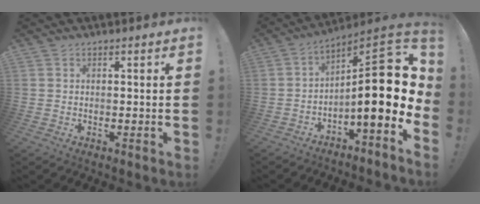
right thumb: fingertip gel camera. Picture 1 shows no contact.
{"total": 20.0, "force": [-0.1, 6.3, 19.0], "torque": [-0.264, -0.004, 0.002]}